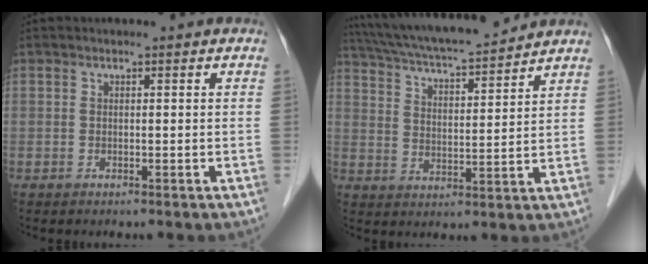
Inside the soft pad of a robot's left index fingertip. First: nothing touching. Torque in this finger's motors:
{"motor_torque": [0.43, -0.33, 0.29, 0.09]}